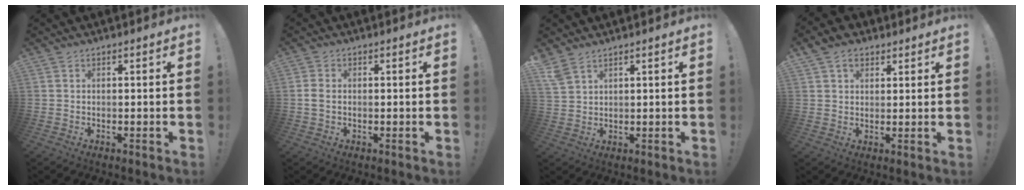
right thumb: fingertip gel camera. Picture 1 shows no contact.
{"total": 2.6, "force": [-0.2, 1.8, 1.8], "torque": [-0.042, 0.005, -0.003]}
{"total": 4.4, "force": [3.3, 1.6, 2.4], "torque": [-0.056, -0.010, 0.068]}
{"total": 5.7, "force": [2.9, 4.1, 2.6], "torque": [-0.046, -0.001, 0.056]}